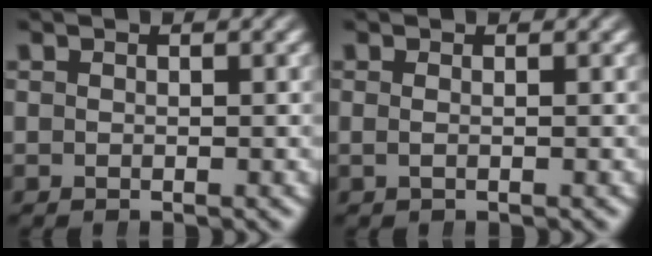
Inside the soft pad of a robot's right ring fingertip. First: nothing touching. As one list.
[{"total": 0.7, "force": [0.0, -0.6, 0.3], "torque": [-0.003, -0.002, 0.002]}]